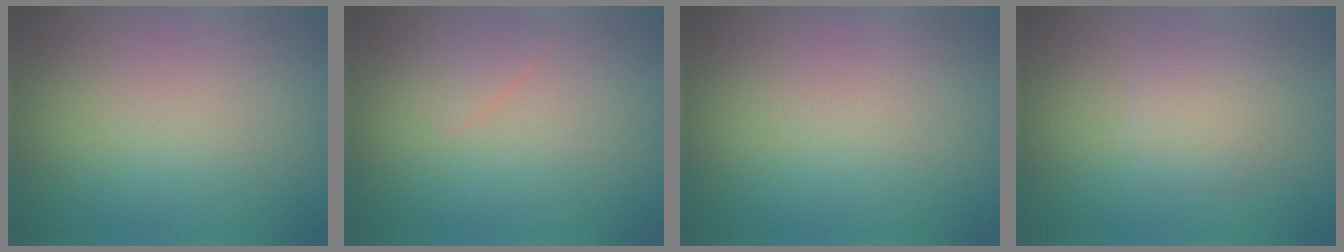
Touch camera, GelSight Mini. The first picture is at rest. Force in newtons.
{"total": 0.9, "press": 0.9, "slide": 0.0}
{"total": 0.0}
{"total": 2.3, "press": 2.3, "slide": 0.1}